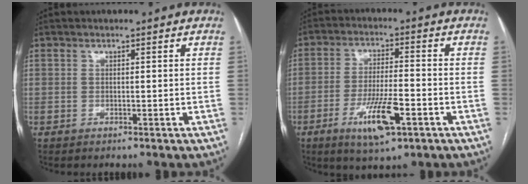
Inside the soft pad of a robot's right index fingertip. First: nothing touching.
{"total": 9.5, "force": [-4.4, 2.0, 8.2], "torque": [-0.156, -0.012, -0.071]}